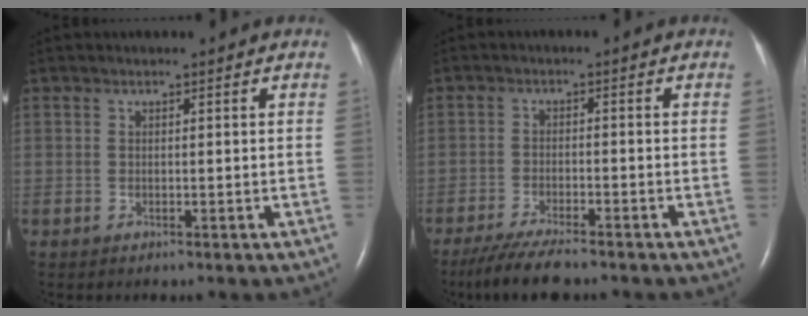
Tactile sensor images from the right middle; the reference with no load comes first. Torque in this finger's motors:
{"motor_torque": [1.08, -1.06, 0.26, 0.21]}